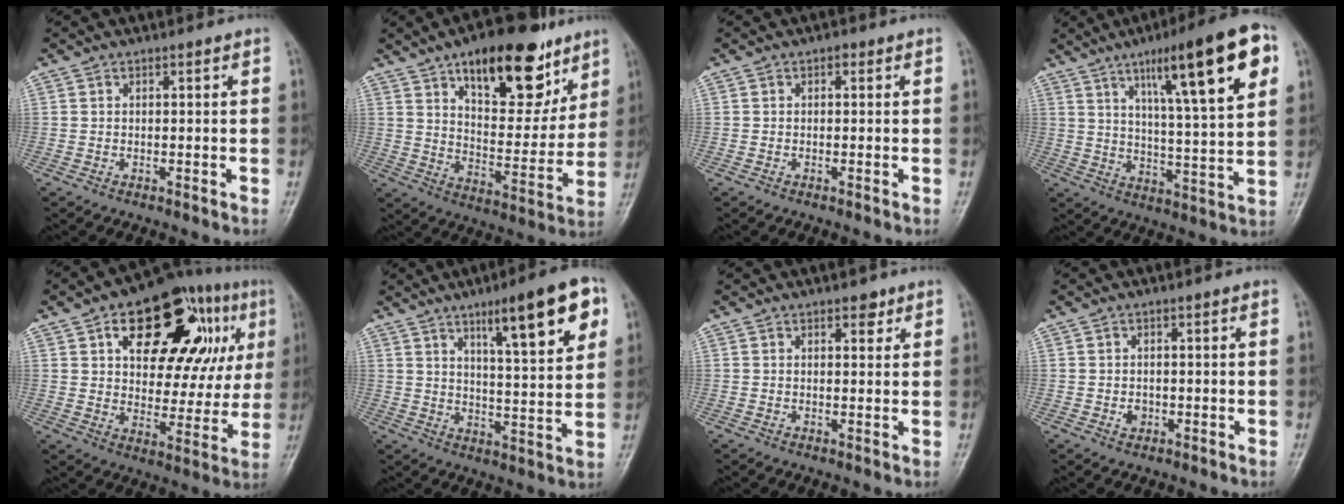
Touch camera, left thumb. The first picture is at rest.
{"total": 21.3, "force": [12.3, 9.6, 14.6], "torque": [-0.163, -0.052, 0.193]}
{"total": 0.6, "force": [0.0, 0.4, 0.4], "torque": [0.004, 0.004, -0.008]}
{"total": 20.0, "force": [9.1, 3.4, 17.4], "torque": [-0.241, -0.020, 0.137]}
{"total": 25.4, "force": [9.8, 13.4, 19.3], "torque": [-0.221, 0.015, 0.144]}
{"total": 15.2, "force": [7.5, 3.2, 12.8], "torque": [-0.166, -0.027, 0.112]}
{"total": 2.2, "force": [1.4, 1.2, 1.3], "torque": [-0.004, -0.006, 0.018]}
{"total": 1.9, "force": [-0.6, 1.5, 0.9], "torque": [-0.002, 0.004, -0.007]}